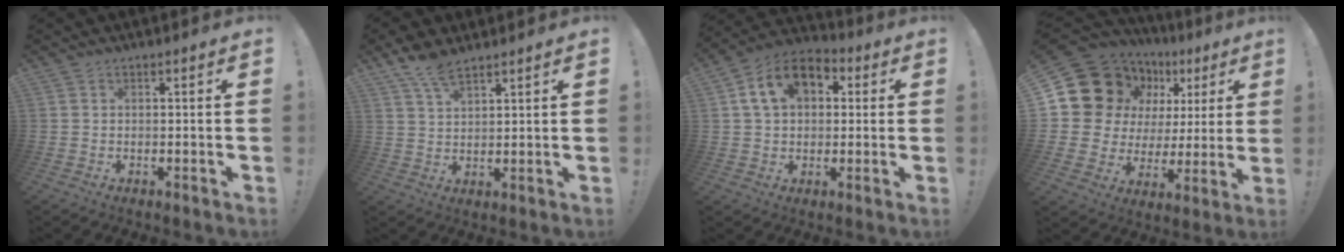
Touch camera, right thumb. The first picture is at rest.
{"total": 7.1, "force": [5.3, 2.6, 4.0], "torque": [-0.073, -0.025, 0.099]}
{"total": 13.1, "force": [4.6, 9.2, 8.2], "torque": [-0.142, 0.003, 0.092]}
{"total": 15.7, "force": [8.6, 10.4, 8.1], "torque": [-0.128, -0.057, 0.175]}